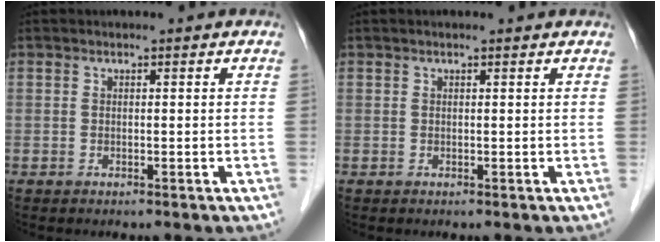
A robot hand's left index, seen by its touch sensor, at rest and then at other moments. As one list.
[{"total": 1.5, "force": [1.3, 0.1, 0.7], "torque": [-0.013, 0.017, 0.019]}]